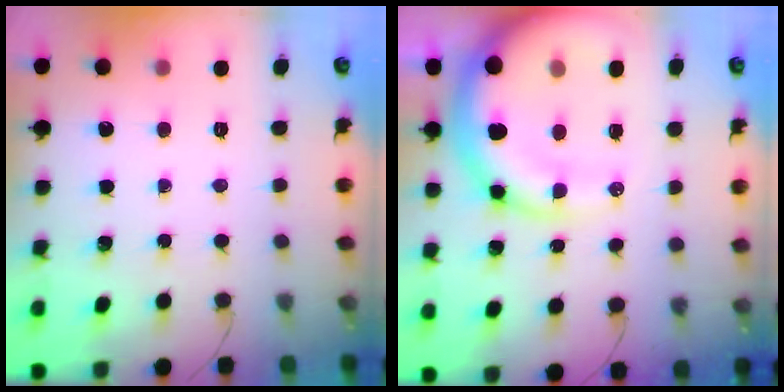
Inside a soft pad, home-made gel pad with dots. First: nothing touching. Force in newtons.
{"total": 21.8, "press": 21.2, "slide": 5.2}